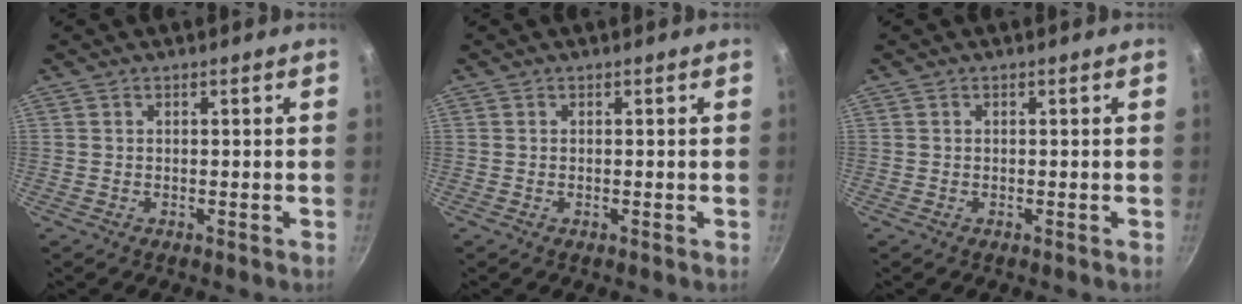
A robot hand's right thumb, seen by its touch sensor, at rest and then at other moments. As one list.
[{"total": 0.0}, {"total": 0.0}]